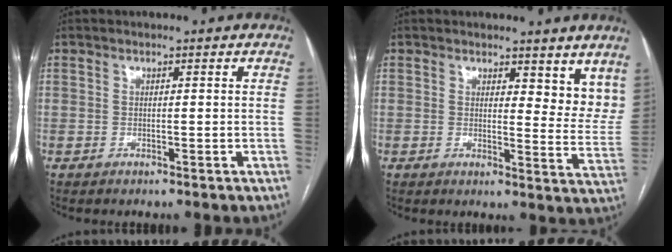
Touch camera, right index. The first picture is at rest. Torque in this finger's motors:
{"motor_torque": [-0.09, 0.12, -0.02, 0.00]}